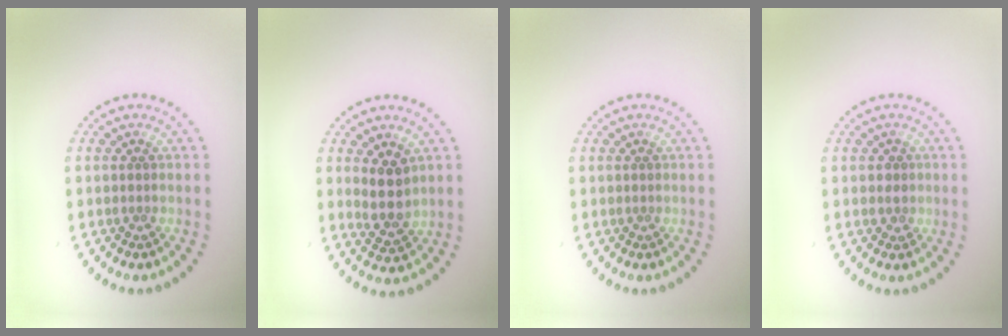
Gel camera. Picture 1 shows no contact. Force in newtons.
{"total": 2.9, "press": 2.5, "slide": 1.4}
{"total": 0.0}
{"total": 1.0, "press": 0.7, "slide": 0.7}